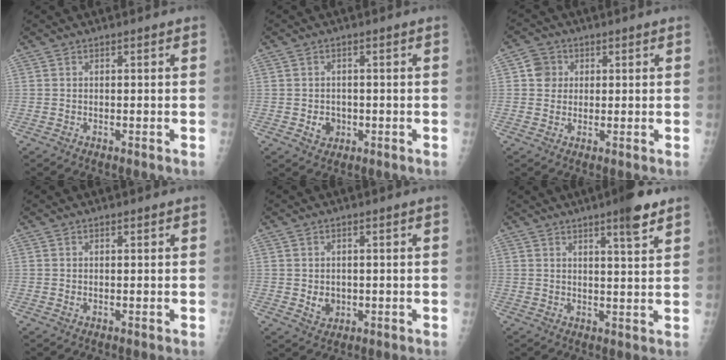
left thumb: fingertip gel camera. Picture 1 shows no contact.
{"total": 3.1, "force": [-0.7, 2.8, 1.4], "torque": [-0.006, 0.003, -0.004]}
{"total": 4.1, "force": [1.0, 3.8, 1.0], "torque": [0.004, 0.002, 0.012]}
{"total": 0.8, "force": [0.4, 0.4, 0.5], "torque": [-0.005, -0.002, 0.006]}
{"total": 3.1, "force": [-0.1, 2.6, 1.7], "torque": [-0.015, -0.002, 0.009]}
{"total": 7.0, "force": [4.5, 0.9, 5.2], "torque": [-0.069, -0.024, 0.062]}